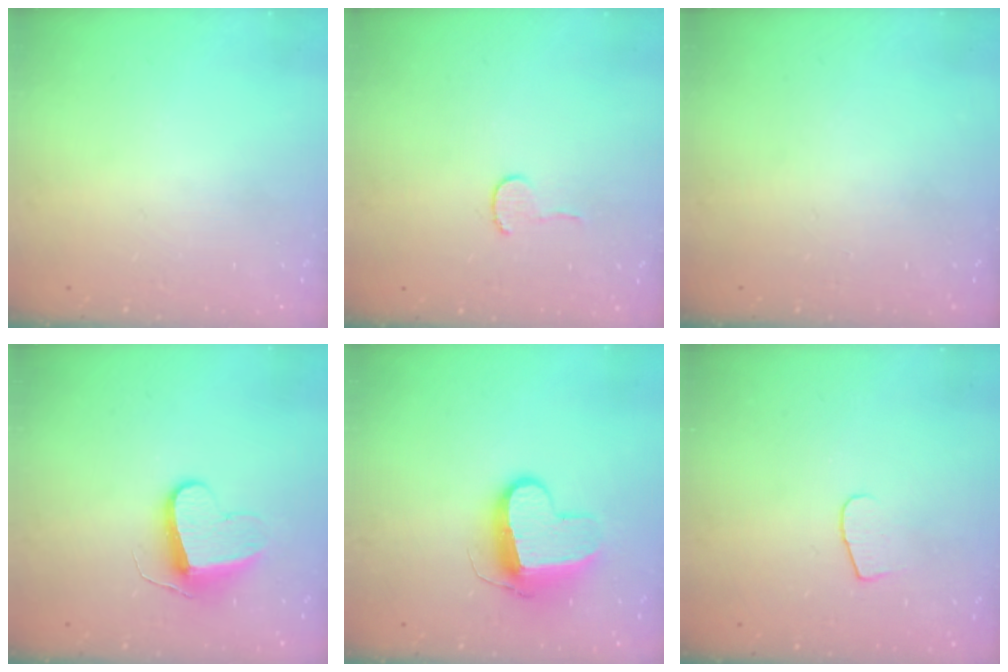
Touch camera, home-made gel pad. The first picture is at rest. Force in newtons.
{"total": 3.7, "press": 3.7, "slide": 0.4}
{"total": 0.0}
{"total": 9.2, "press": 9.2, "slide": 0.3}
{"total": 11.7, "press": 11.7, "slide": 0.9}
{"total": 5.9, "press": 5.9, "slide": 0.6}